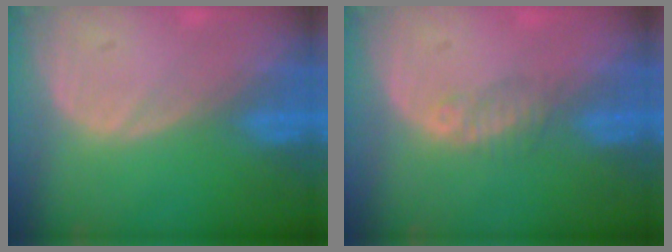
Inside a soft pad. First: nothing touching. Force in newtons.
{"total": 1.8, "press": 1.6, "slide": 0.8}